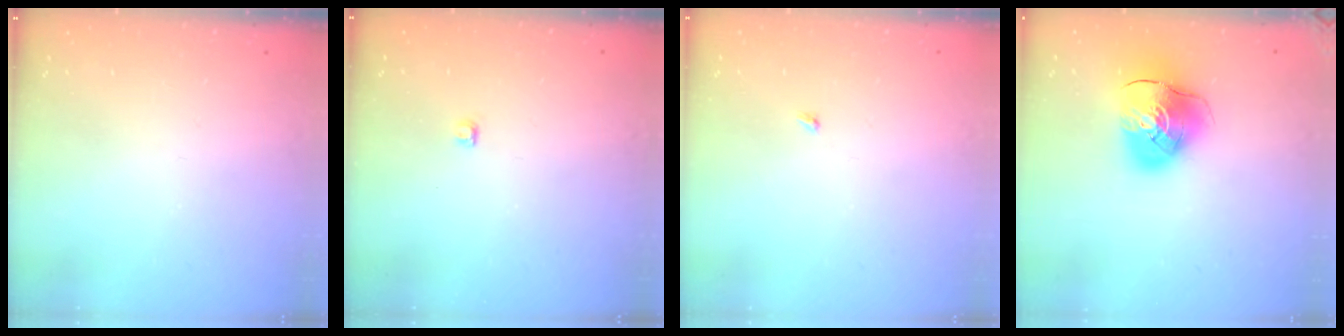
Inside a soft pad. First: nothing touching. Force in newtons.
{"total": 2.8, "press": 2.7, "slide": 0.3}
{"total": 1.9, "press": 1.9, "slide": 0.3}
{"total": 12.7, "press": 12.5, "slide": 1.8}